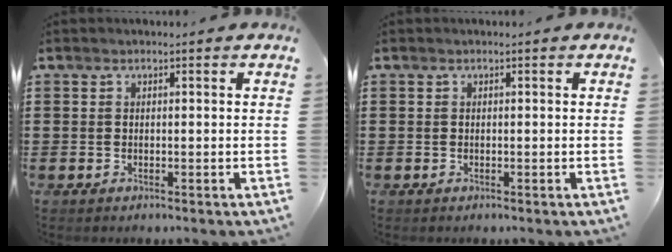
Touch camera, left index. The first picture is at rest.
{"total": 0.0}